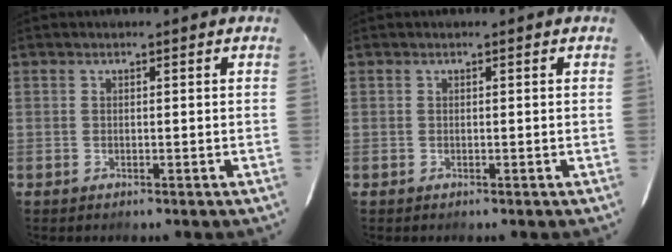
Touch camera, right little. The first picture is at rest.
{"total": 0.0}